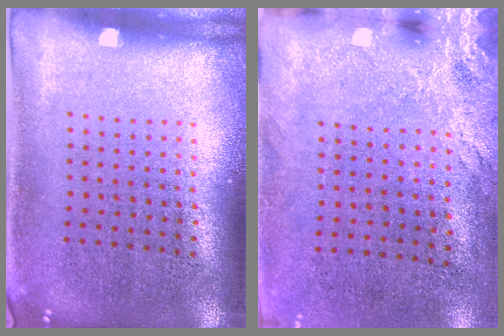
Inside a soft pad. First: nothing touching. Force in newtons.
{"total": 2.5, "press": 2.1, "slide": 1.5}